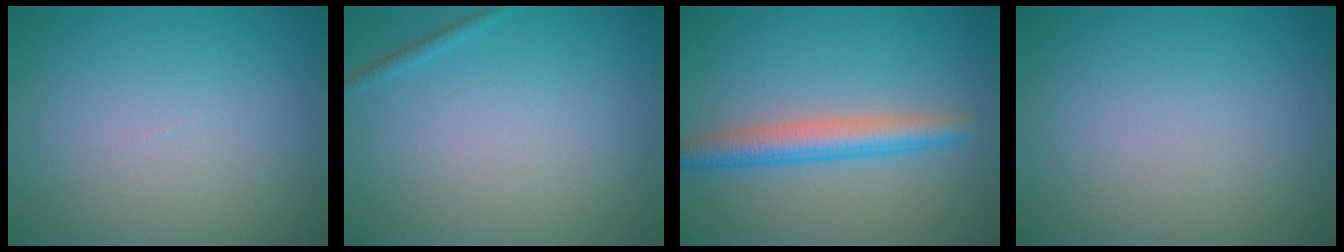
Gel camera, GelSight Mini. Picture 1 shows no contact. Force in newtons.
{"total": 0.6, "press": 0.6, "slide": 0.1}
{"total": 3.9, "press": 3.9, "slide": 0.2}
{"total": 0.0}